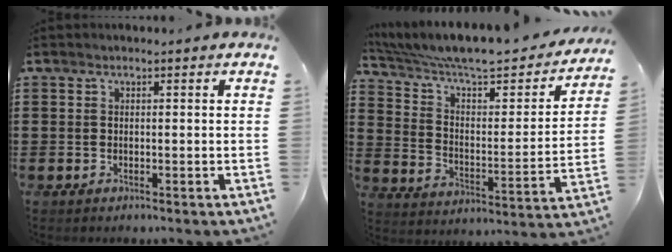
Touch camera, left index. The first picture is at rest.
{"total": 7.5, "force": [6.3, 1.6, 3.8], "torque": [-0.104, -0.049, 0.104]}